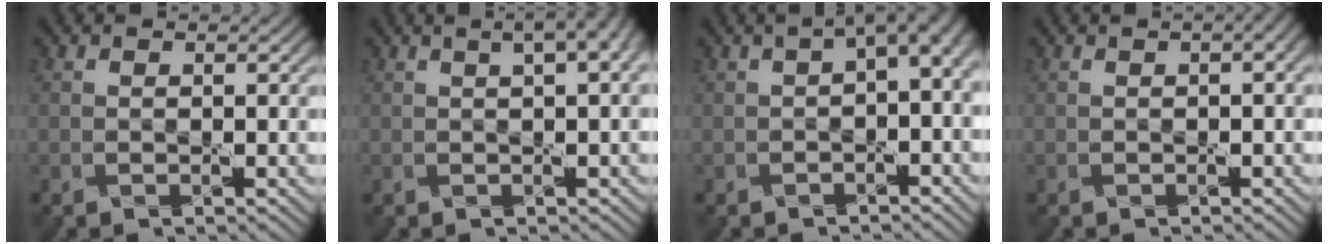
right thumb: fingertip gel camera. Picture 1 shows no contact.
{"total": 5.0, "force": [2.2, 1.8, 4.2], "torque": [-0.044, 0.021, 0.017]}
{"total": 5.0, "force": [0.6, 2.2, 4.5], "torque": [-0.056, 0.007, 0.010]}
{"total": 2.3, "force": [0.6, 0.8, 2.1], "torque": [-0.029, 0.008, 0.007]}